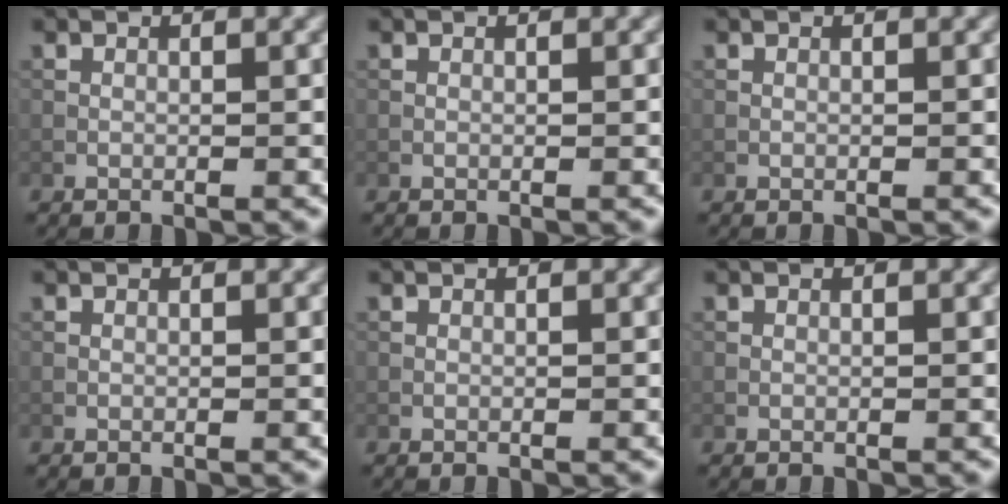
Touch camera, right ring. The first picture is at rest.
{"total": 0.0}
{"total": 0.0}
{"total": 0.0}
{"total": 0.0}
{"total": 0.0}